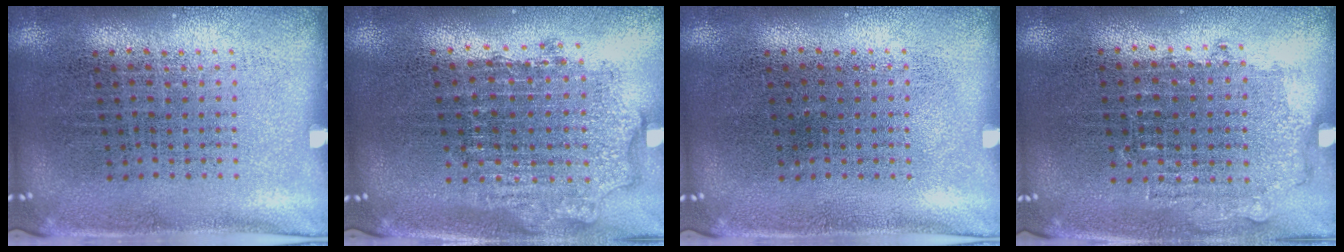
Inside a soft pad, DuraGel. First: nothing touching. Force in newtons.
{"total": 1.7, "press": 1.4, "slide": 1.0}
{"total": 0.0}
{"total": 0.8, "press": 0.8, "slide": 0.3}